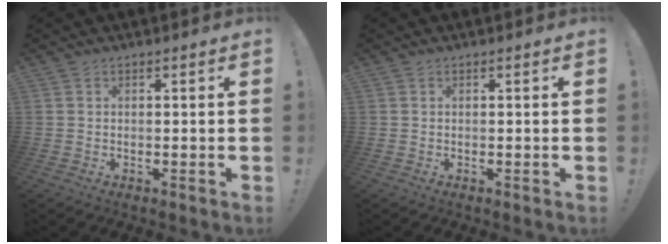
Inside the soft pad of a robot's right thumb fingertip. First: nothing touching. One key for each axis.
{"total": 0.0}